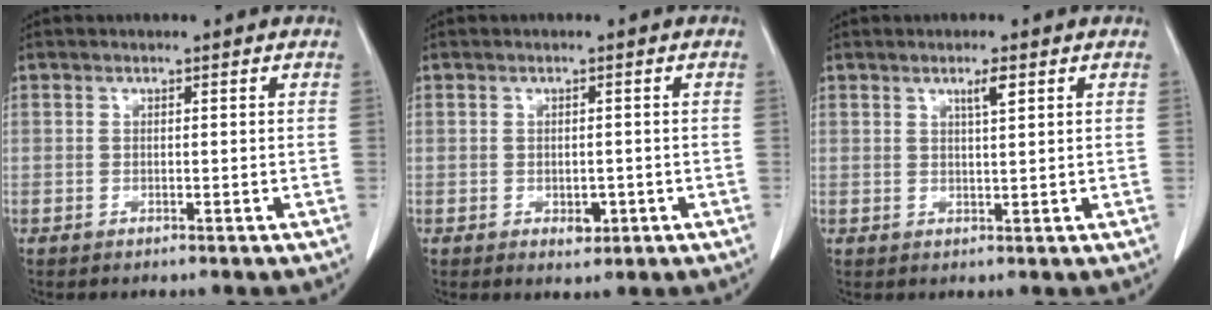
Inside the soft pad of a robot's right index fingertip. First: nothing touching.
{"total": 2.3, "force": [-0.8, 1.4, 1.6], "torque": [-0.023, 0.001, -0.004]}
{"total": 2.2, "force": [1.2, 0.1, 1.8], "torque": [-0.036, -0.002, 0.022]}